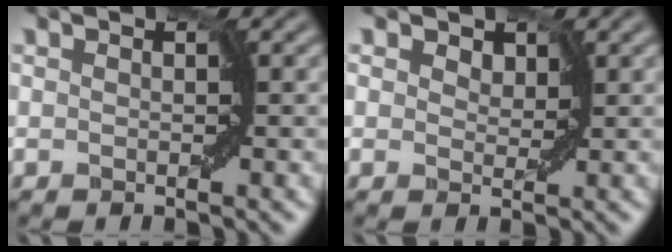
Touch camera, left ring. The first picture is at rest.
{"total": 2.0, "force": [1.2, 1.4, 0.7], "torque": [-0.006, 0.005, 0.009]}